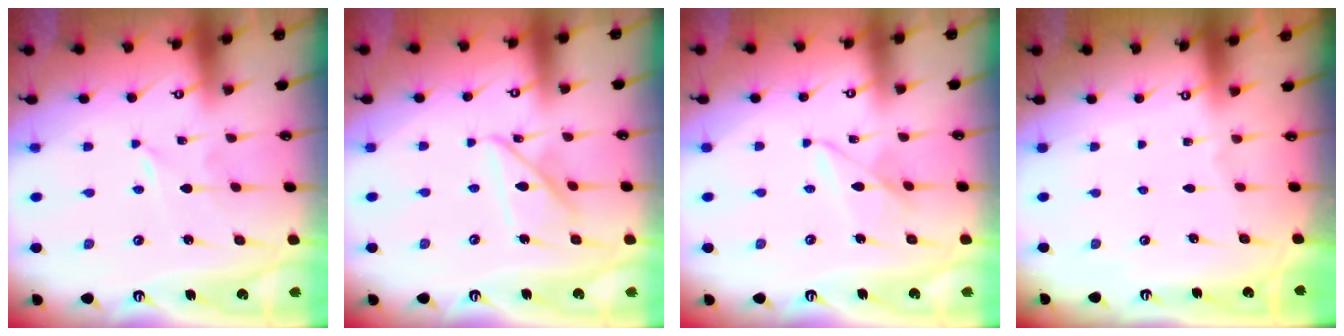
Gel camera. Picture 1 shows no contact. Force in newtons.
{"total": 11.5, "press": 11.5, "slide": 1.0}
{"total": 5.7, "press": 5.7, "slide": 0.3}
{"total": 0.0}